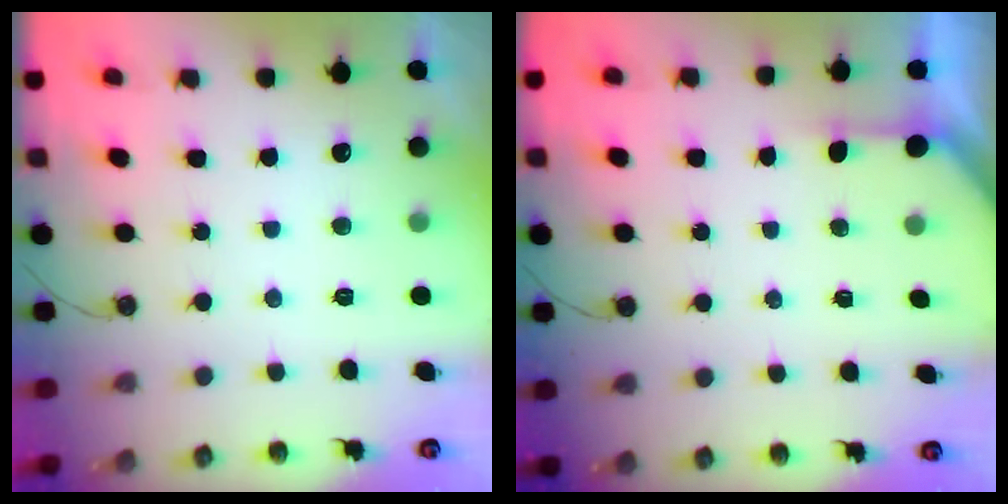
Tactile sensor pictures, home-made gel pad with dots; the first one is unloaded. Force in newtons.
{"total": 1.7, "press": 1.7, "slide": 0.2}